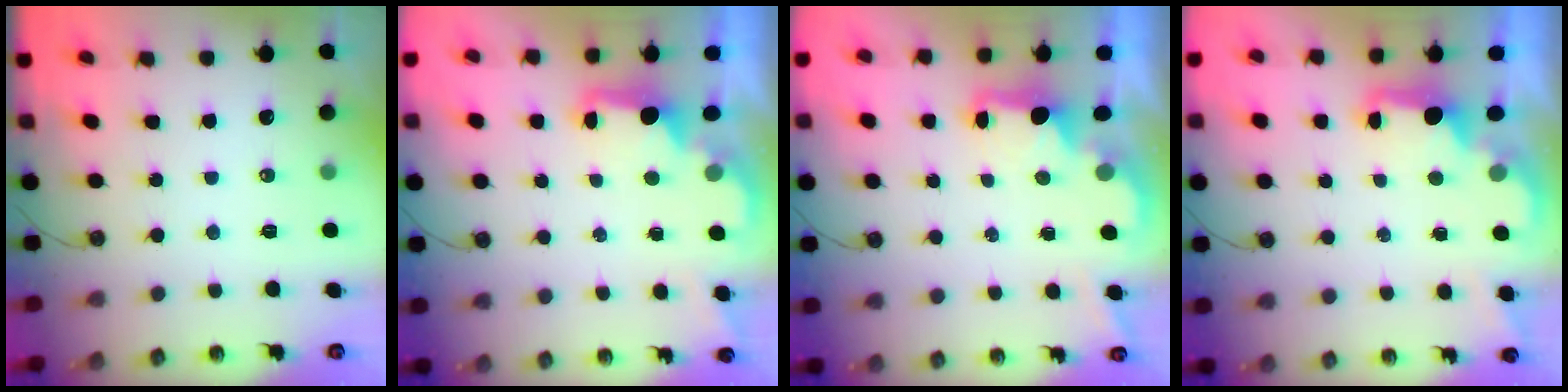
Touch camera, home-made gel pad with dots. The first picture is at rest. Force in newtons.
{"total": 2.3, "press": 2.2, "slide": 0.7}
{"total": 2.1, "press": 2.0, "slide": 0.7}
{"total": 2.3, "press": 2.2, "slide": 0.7}